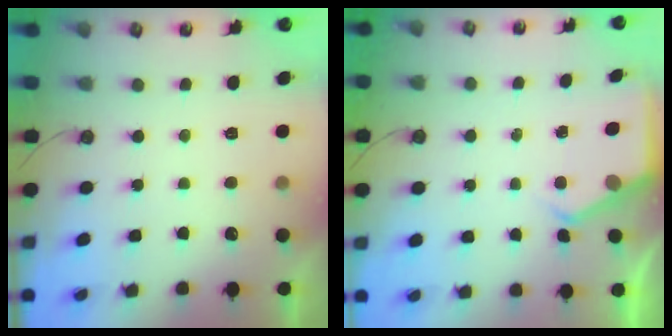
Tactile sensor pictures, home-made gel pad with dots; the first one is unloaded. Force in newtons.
{"total": 3.9, "press": 3.9, "slide": 0.2}